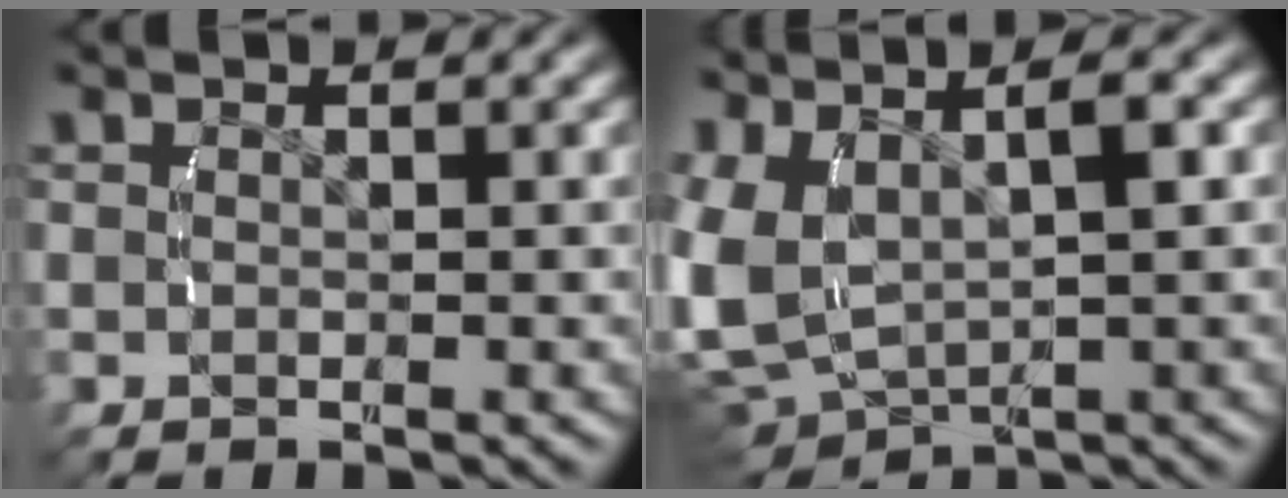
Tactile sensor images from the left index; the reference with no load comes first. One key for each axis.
{"total": 10.7, "fx": 0.3, "fy": 8.2, "fz": 6.8, "tx": -0.181, "ty": -0.033, "tz": 0.018}